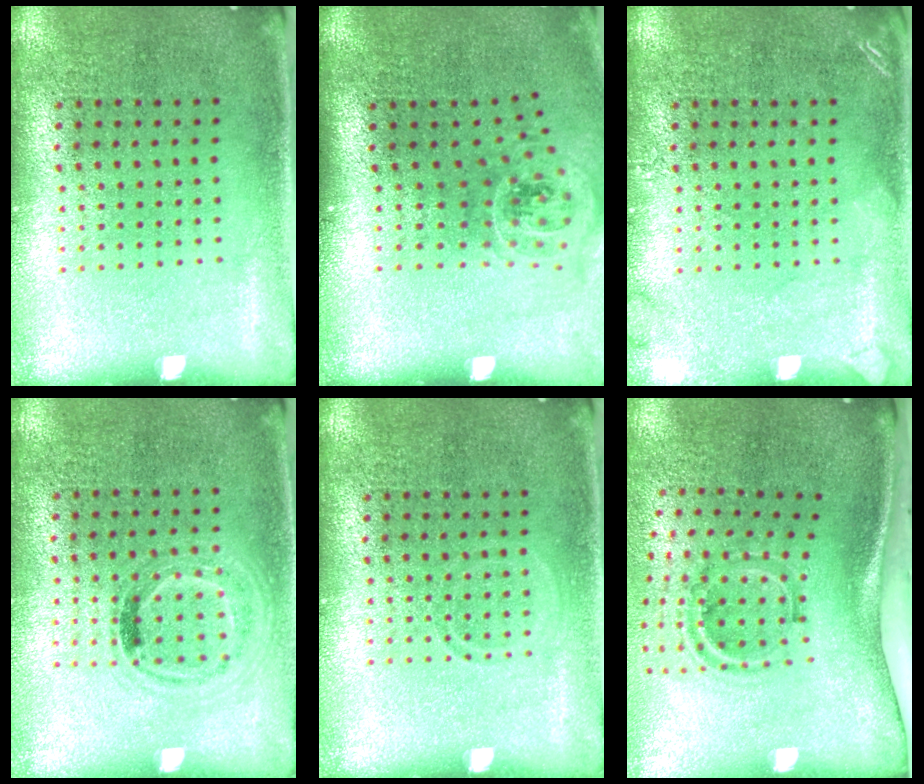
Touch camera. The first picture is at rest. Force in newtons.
{"total": 1.1, "press": 1.0, "slide": 0.5}
{"total": 1.5, "press": 1.5, "slide": 0.2}
{"total": 1.0, "press": 0.9, "slide": 0.3}
{"total": 0.7, "press": 0.6, "slide": 0.3}
{"total": 1.9, "press": 1.2, "slide": 1.5}